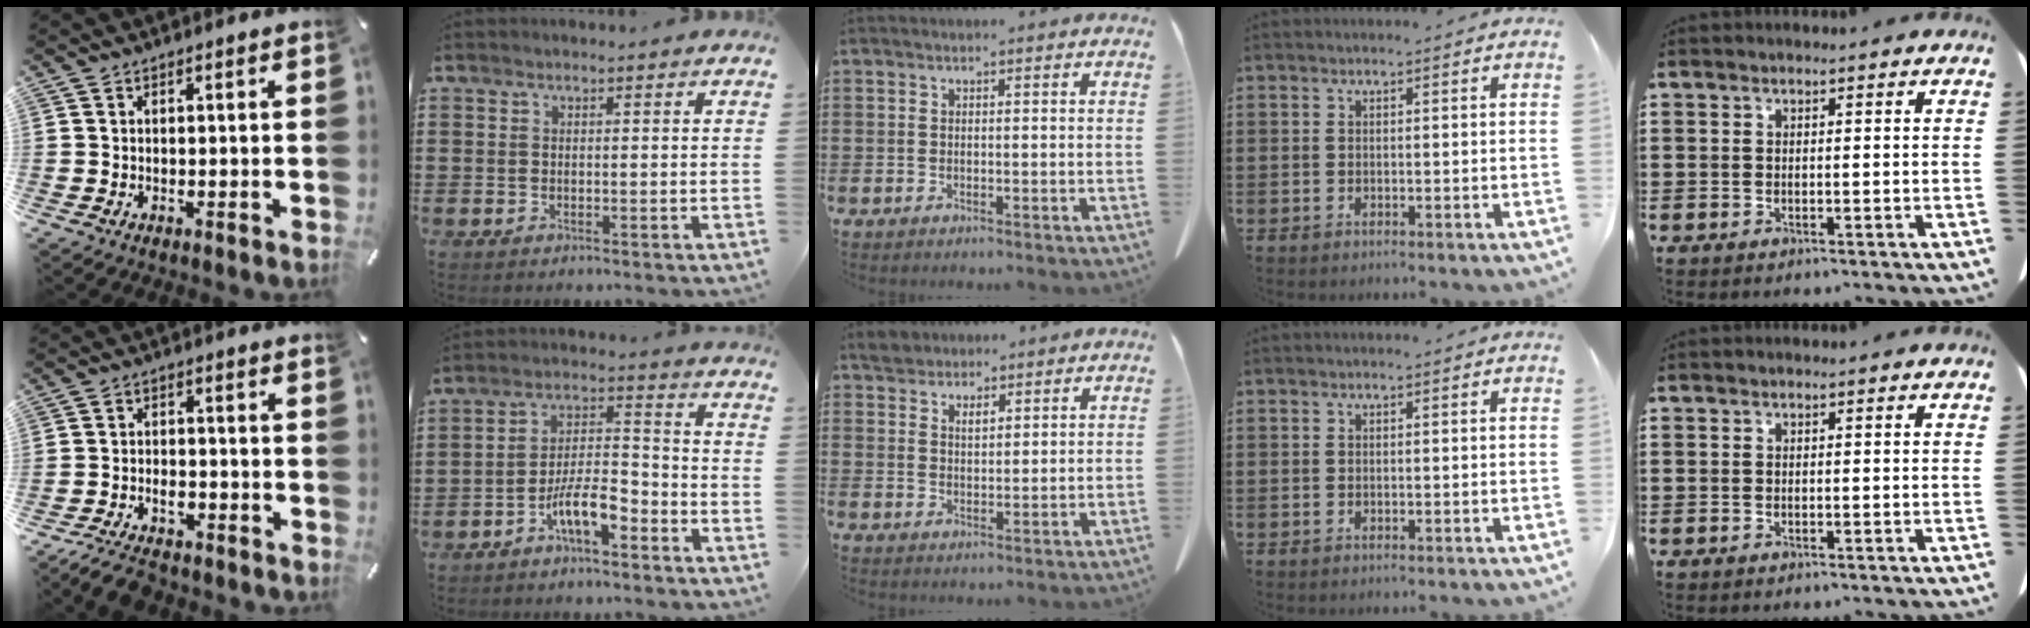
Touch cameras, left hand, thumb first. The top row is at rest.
{"thumb": {"total": 6.4, "force": [-5.2, 2.8, 2.4], "torque": [-0.043, 0.025, -0.099]}, "index": {"total": 7.8, "force": [-4.8, 2.4, 5.7], "torque": [-0.120, 0.007, -0.093]}, "middle": {"total": 3.1, "force": [2.6, 1.4, 0.7], "torque": [-0.022, 0.007, 0.050]}}